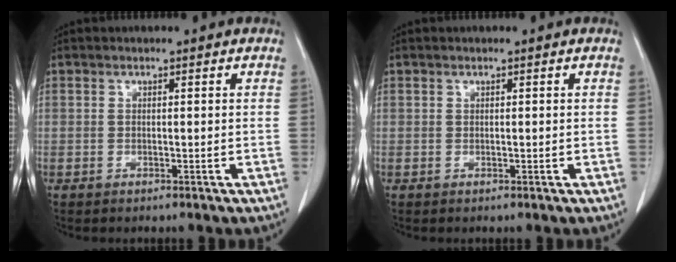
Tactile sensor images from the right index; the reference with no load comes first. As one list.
[{"total": 0.0}]